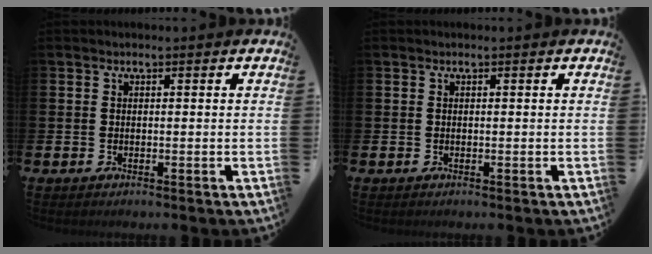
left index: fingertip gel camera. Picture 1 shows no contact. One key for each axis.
{"total": 0.0}